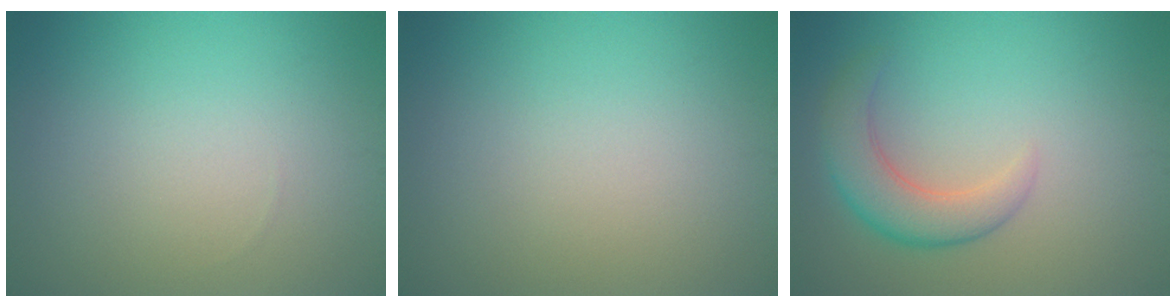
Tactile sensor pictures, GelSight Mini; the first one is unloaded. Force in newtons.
{"total": 0.0}
{"total": 4.1, "press": 4.1, "slide": 0.2}